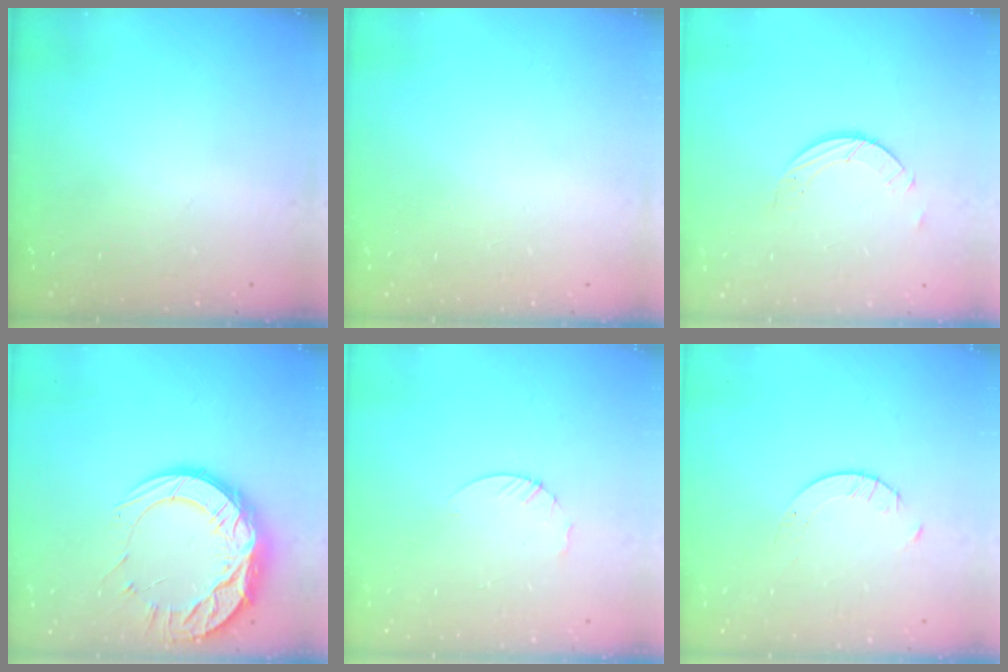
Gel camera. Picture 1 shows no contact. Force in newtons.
{"total": 0.0}
{"total": 4.0, "press": 4.0, "slide": 0.4}
{"total": 18.6, "press": 18.6, "slide": 1.4}
{"total": 3.0, "press": 2.9, "slide": 0.3}
{"total": 1.7, "press": 1.7, "slide": 0.2}